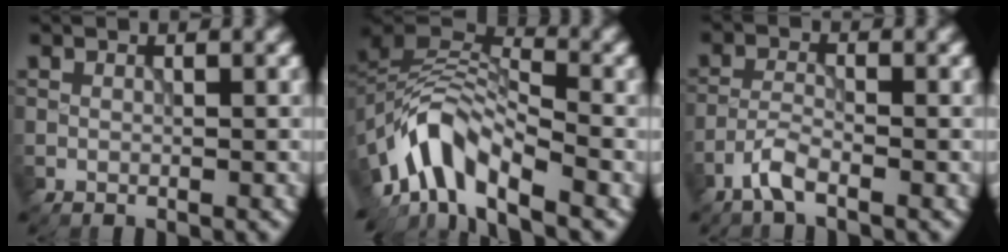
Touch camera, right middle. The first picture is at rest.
{"total": 7.8, "force": [-5.0, 3.2, 5.1], "torque": [-0.078, 0.009, -0.108]}
{"total": 2.4, "force": [-1.8, 0.5, 1.6], "torque": [-0.036, 0.002, -0.044]}